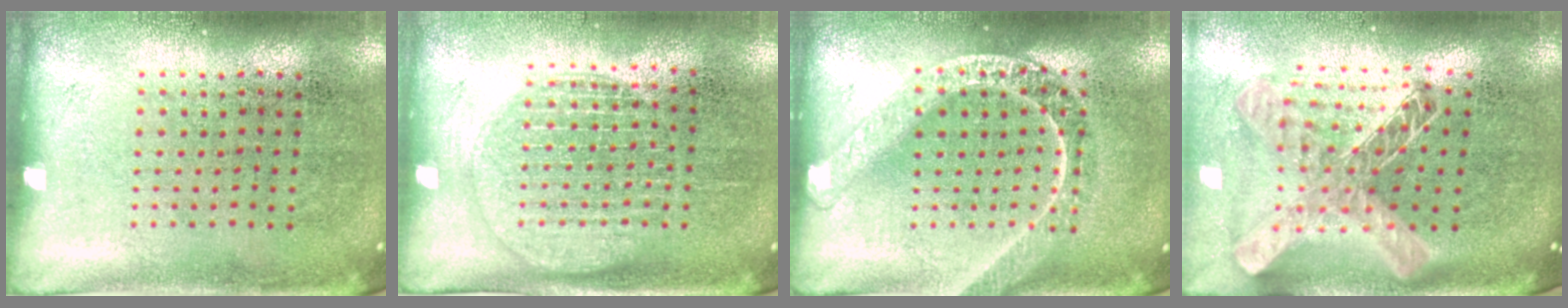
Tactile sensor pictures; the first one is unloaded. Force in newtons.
{"total": 1.6, "press": 1.4, "slide": 0.7}
{"total": 1.7, "press": 1.7, "slide": 0.2}
{"total": 1.9, "press": 1.6, "slide": 1.1}